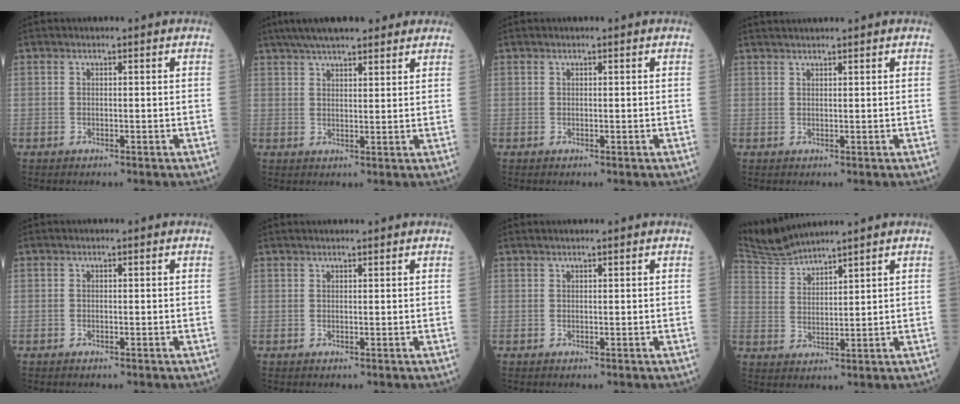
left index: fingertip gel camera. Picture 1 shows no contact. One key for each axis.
{"total": 12.0, "fx": 9.6, "fy": 2.8, "fz": 6.6, "tx": -0.101, "ty": 0.040, "tz": 0.146}
{"total": 0.0}
{"total": 3.2, "fx": 2.9, "fy": -0.4, "fz": 1.2, "tx": -0.012, "ty": 0.025, "tz": 0.051}
{"total": 0.0}
{"total": 3.1, "fx": 2.9, "fy": 0.0, "fz": 1.1, "tx": -0.010, "ty": 0.022, "tz": 0.041}
{"total": 1.7, "fx": 1.5, "fy": -0.2, "fz": 0.7, "tx": -0.008, "ty": 0.015, "tz": 0.029}
{"total": 5.7, "fx": 5.6, "fy": -1.1, "fz": 0.4, "tx": -0.028, "ty": 0.006, "tz": 0.123}